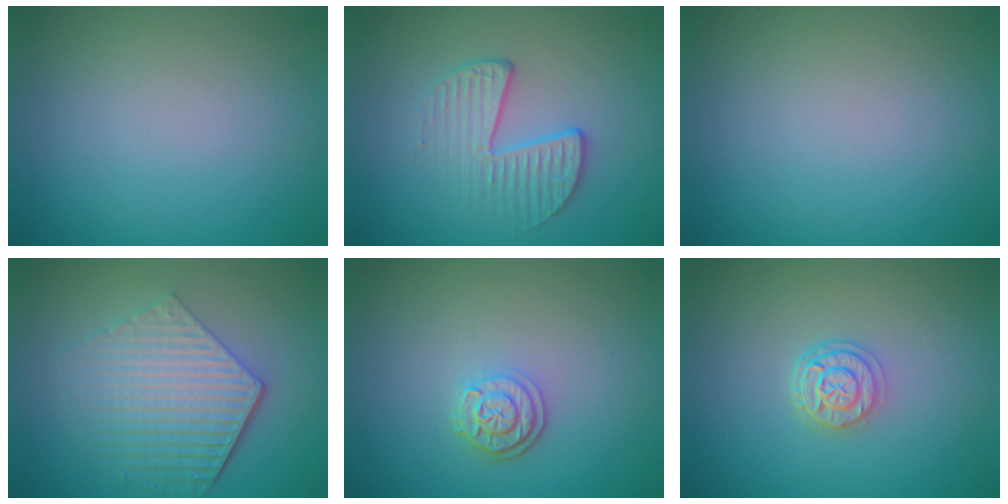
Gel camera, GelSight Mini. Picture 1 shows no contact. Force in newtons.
{"total": 2.8, "press": 2.0, "slide": 1.9}
{"total": 0.0}
{"total": 6.2, "press": 4.5, "slide": 4.2}
{"total": 2.6, "press": 2.2, "slide": 1.4}
{"total": 2.7, "press": 2.2, "slide": 1.5}